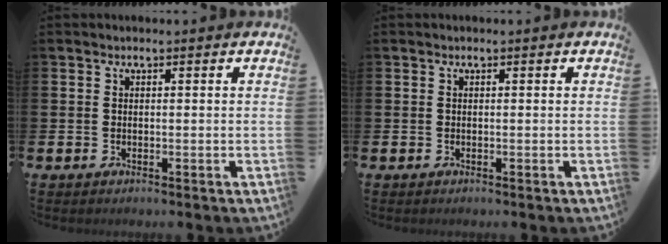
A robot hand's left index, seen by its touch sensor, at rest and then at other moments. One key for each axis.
{"total": 0.0}